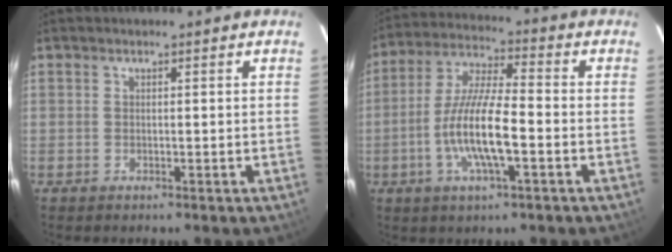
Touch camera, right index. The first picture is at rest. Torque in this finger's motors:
{"motor_torque": [0.53, -0.21, 0.52, 0.21]}